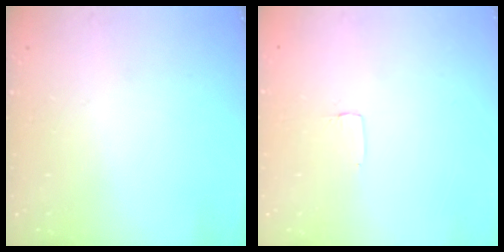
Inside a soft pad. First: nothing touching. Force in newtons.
{"total": 2.6, "press": 2.6, "slide": 0.2}